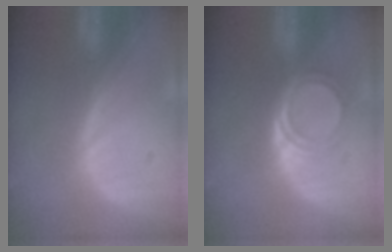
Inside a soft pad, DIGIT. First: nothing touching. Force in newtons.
{"total": 5.2, "press": 4.5, "slide": 2.7}